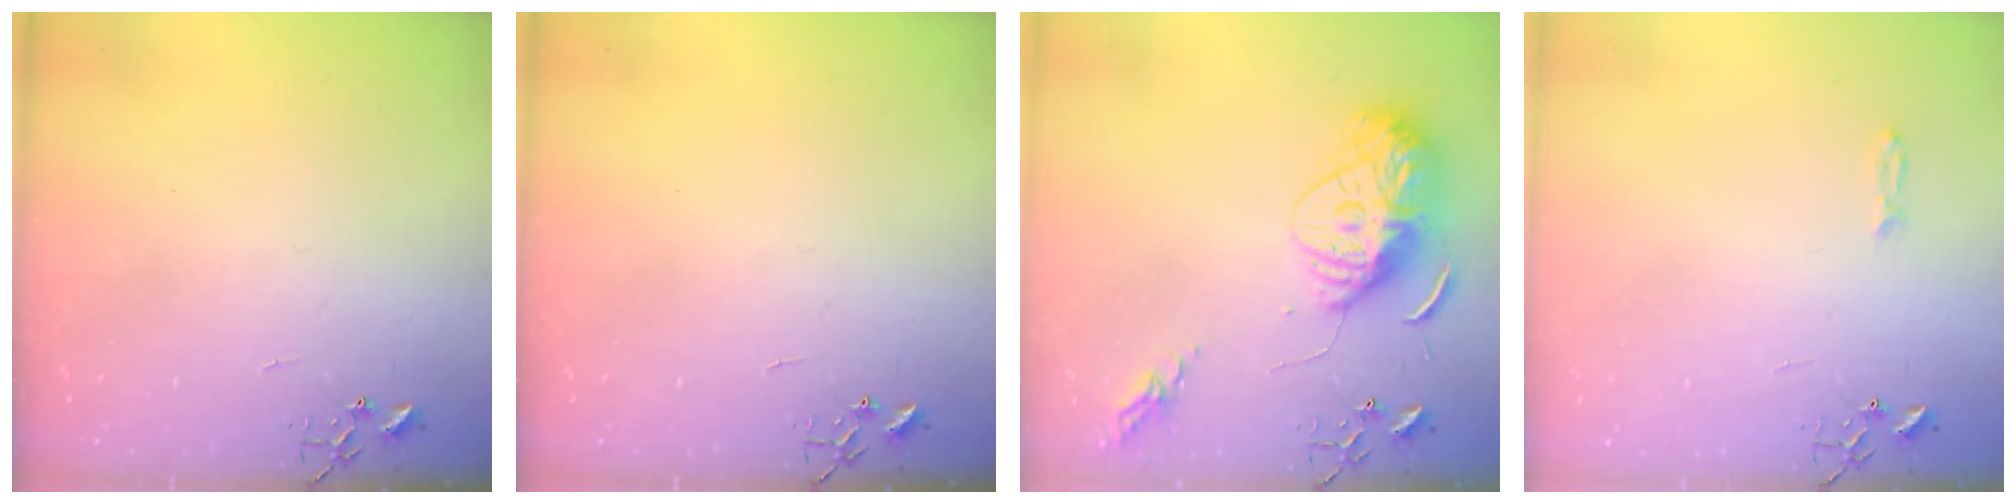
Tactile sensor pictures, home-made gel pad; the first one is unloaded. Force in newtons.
{"total": 0.0}
{"total": 12.9, "press": 12.8, "slide": 1.3}
{"total": 3.6, "press": 3.6, "slide": 0.4}